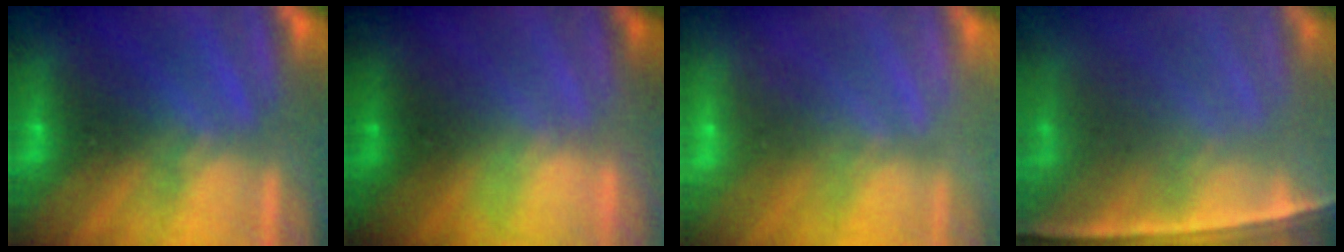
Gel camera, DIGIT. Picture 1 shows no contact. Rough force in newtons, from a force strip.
{"total": 2.4}
{"total": 2.6}
{"total": 7.7}